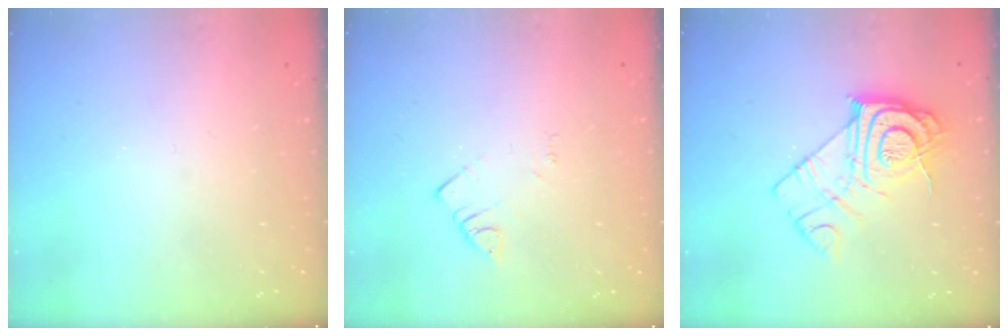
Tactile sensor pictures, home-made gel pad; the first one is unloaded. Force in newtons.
{"total": 1.7, "press": 1.6, "slide": 0.3}
{"total": 12.6, "press": 12.5, "slide": 1.2}